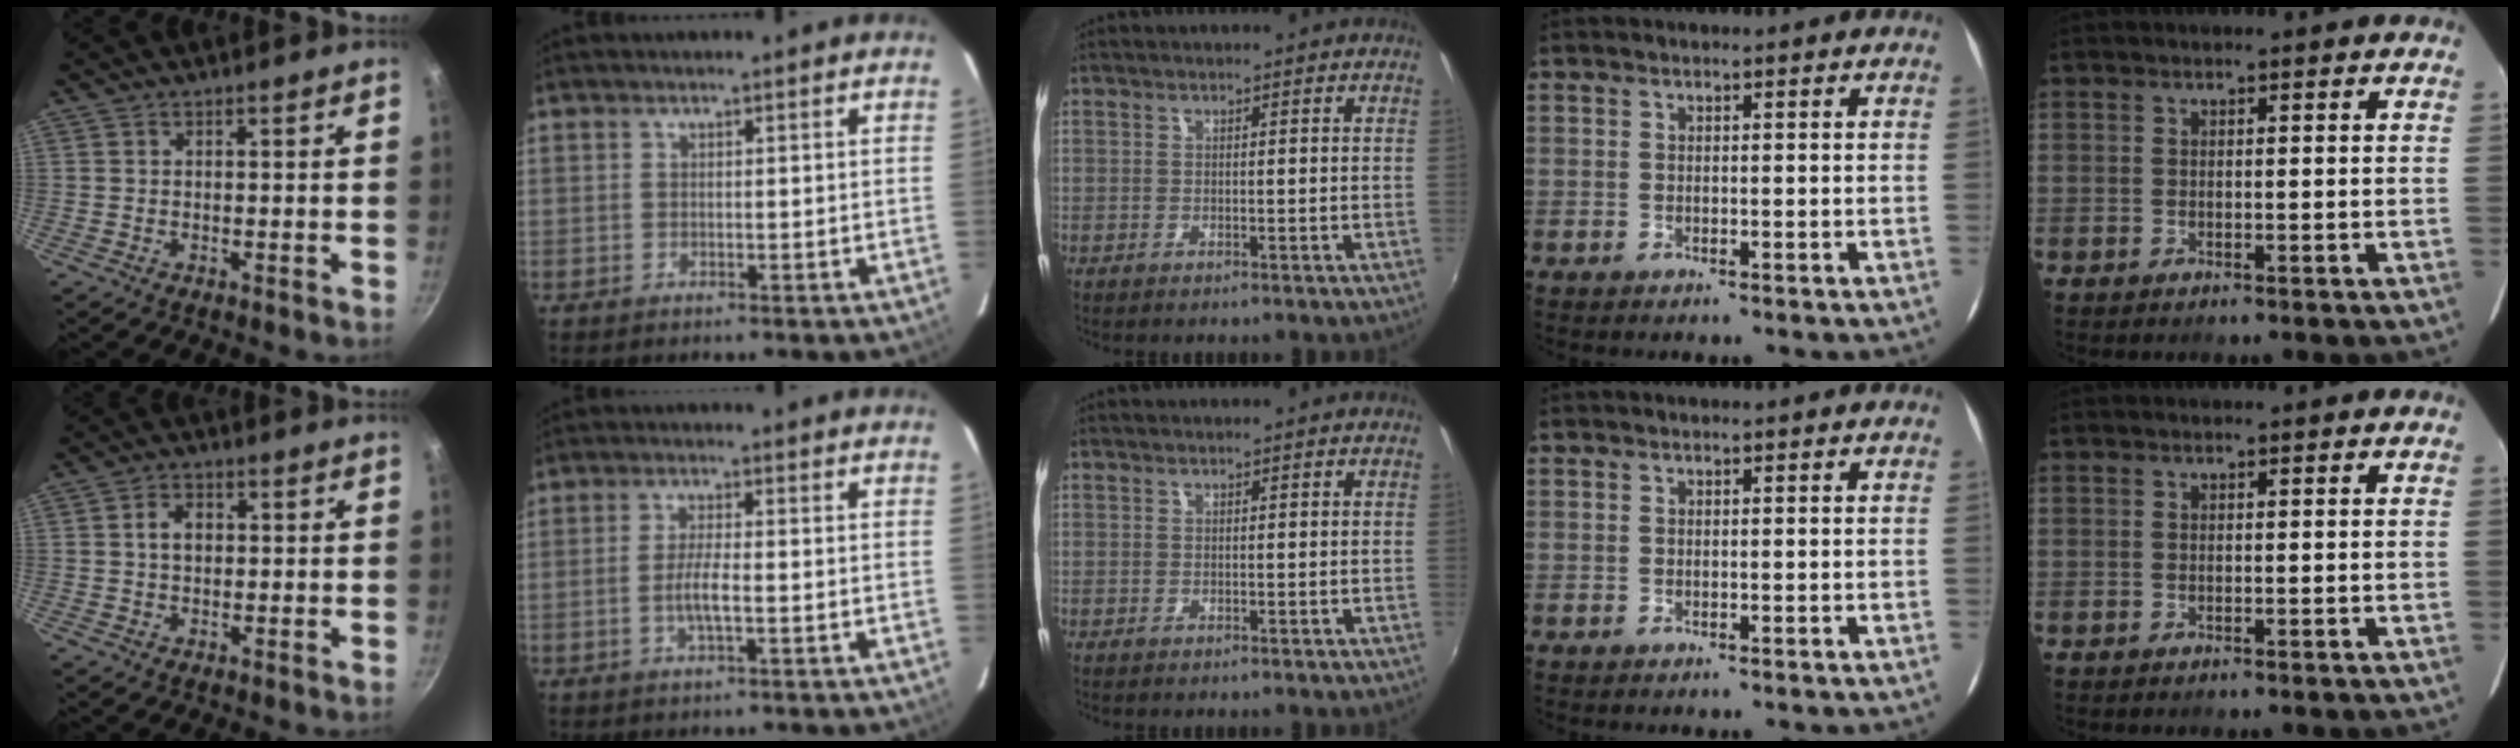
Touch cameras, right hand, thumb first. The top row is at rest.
{"thumb": {"total": 3.7, "force": [0.4, 2.7, 2.5], "torque": [-0.027, 0.009, 0.003]}, "index": {"total": 4.2, "force": [-1.2, 0.6, 3.9], "torque": [-0.076, -0.002, -0.022]}}